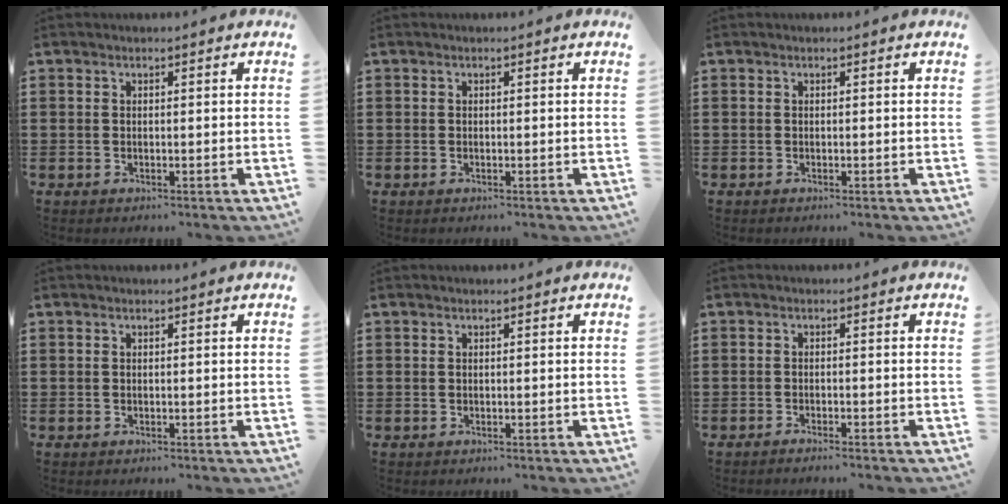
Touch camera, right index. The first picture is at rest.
{"total": 0.0}
{"total": 0.0}
{"total": 0.0}
{"total": 0.0}
{"total": 1.3, "force": [-1.2, -0.3, 0.2], "torque": [-0.004, -0.002, -0.024]}